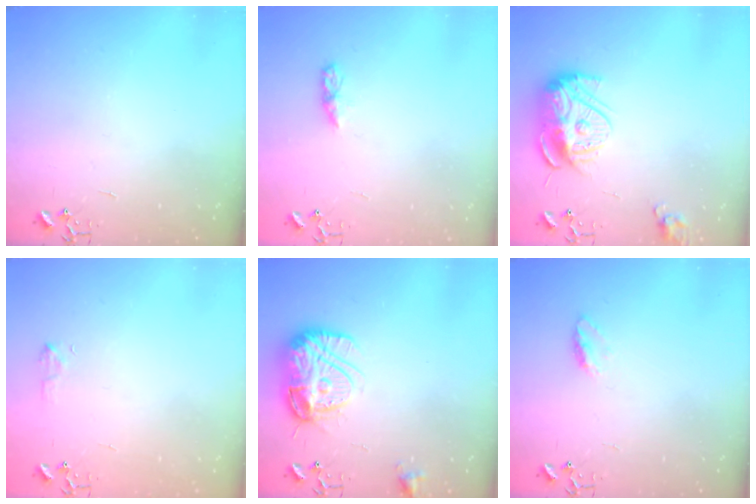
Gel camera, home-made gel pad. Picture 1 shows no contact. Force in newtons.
{"total": 5.1, "press": 5.1, "slide": 0.6}
{"total": 13.5, "press": 13.4, "slide": 1.1}
{"total": 6.0, "press": 6.0, "slide": 0.6}
{"total": 16.8, "press": 16.7, "slide": 1.5}
{"total": 5.0, "press": 5.0, "slide": 0.7}